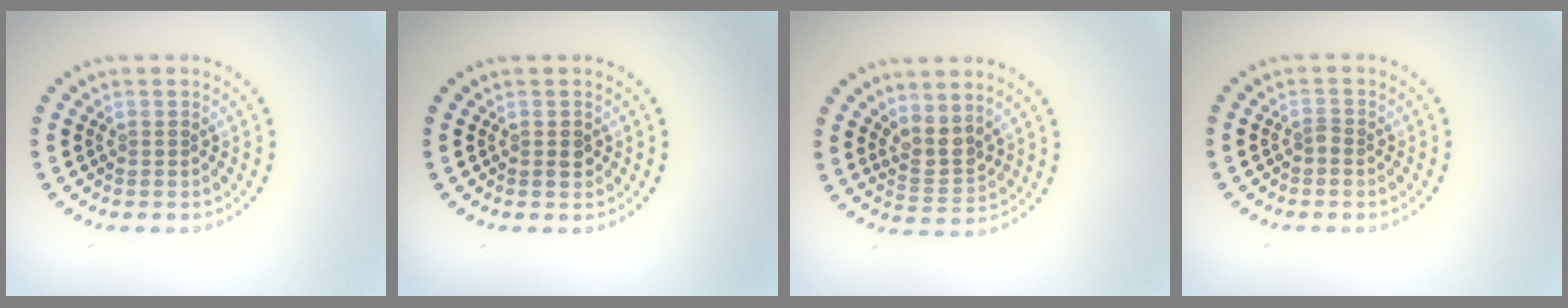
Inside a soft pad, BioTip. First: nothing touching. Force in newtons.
{"total": 1.3, "press": 1.2, "slide": 0.4}
{"total": 2.5, "press": 2.0, "slide": 1.6}
{"total": 0.8, "press": 0.6, "slide": 0.5}